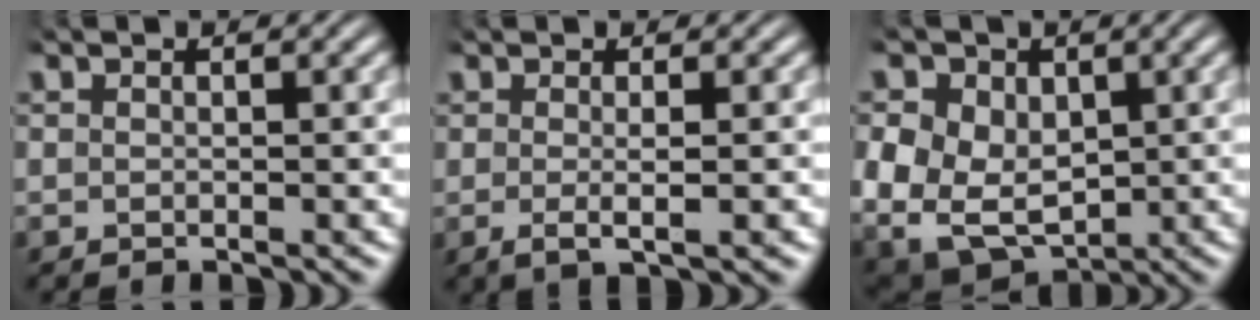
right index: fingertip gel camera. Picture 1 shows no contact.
{"total": 1.9, "force": [-0.4, 0.2, 1.8], "torque": [-0.040, -0.008, -0.002]}
{"total": 13.1, "force": [-1.4, 11.5, 6.1], "torque": [-0.160, -0.061, -0.010]}